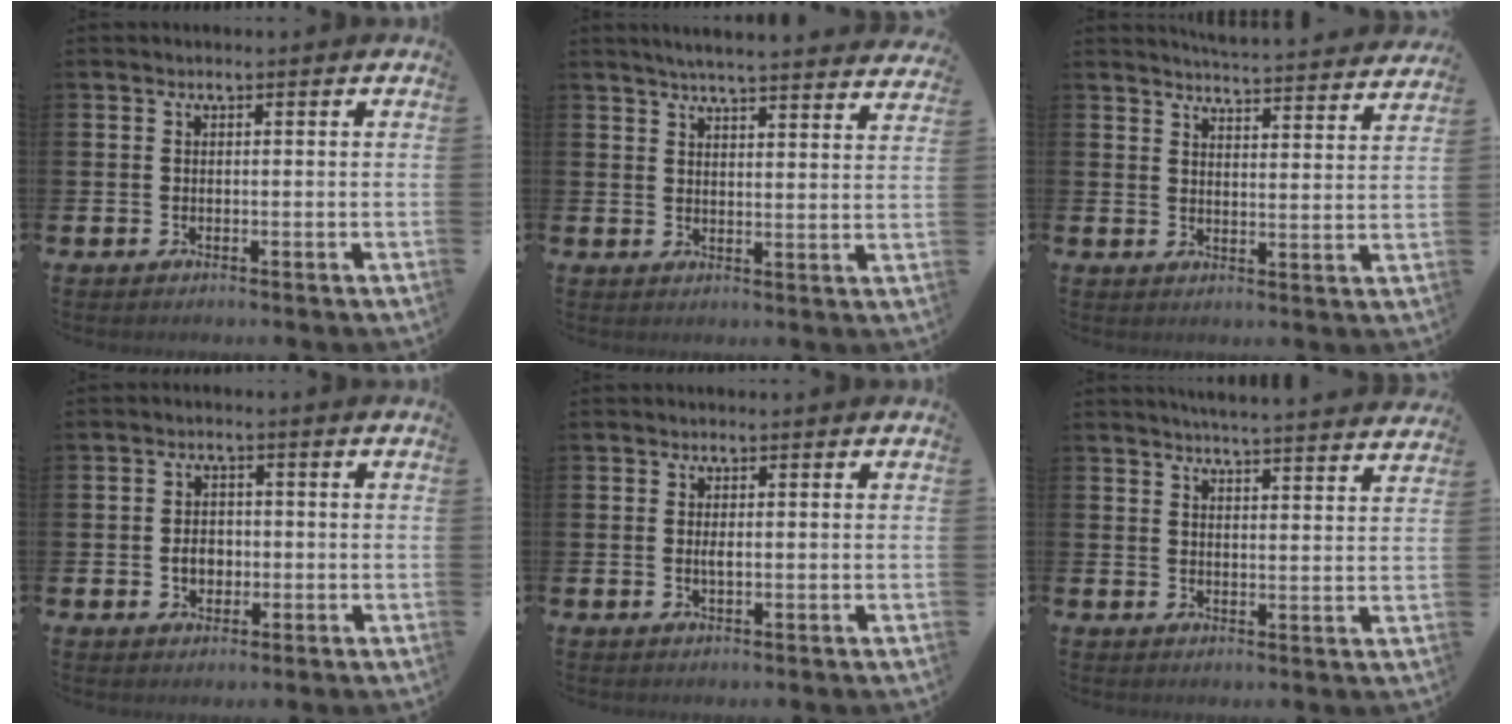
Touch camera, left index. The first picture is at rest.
{"total": 5.0, "force": [4.9, -0.4, 1.1], "torque": [-0.032, -0.027, 0.086]}
{"total": 5.2, "force": [5.2, -0.1, 0.3], "torque": [-0.010, -0.041, 0.090]}
{"total": 2.9, "force": [-0.5, 2.3, 1.8], "torque": [-0.021, -0.001, -0.017]}
{"total": 1.0, "force": [0.1, 0.2, 1.0], "torque": [-0.019, 0.001, 0.000]}
{"total": 4.8, "force": [4.8, -0.6, 0.6], "torque": [-0.020, -0.030, 0.083]}